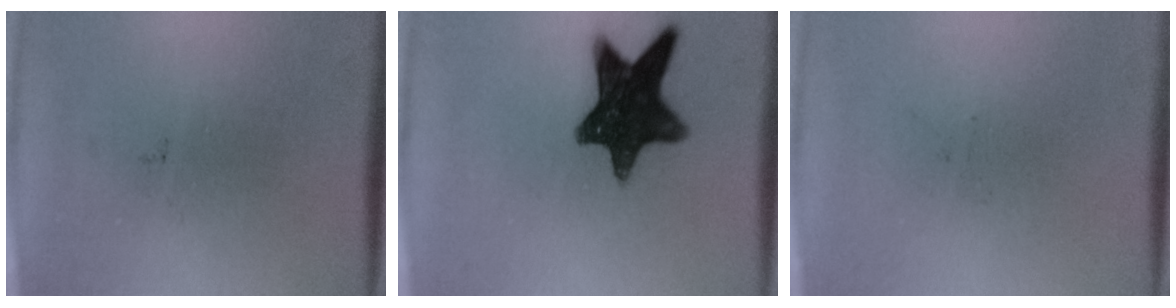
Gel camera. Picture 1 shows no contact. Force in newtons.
{"total": 13.4}
{"total": 0.0}